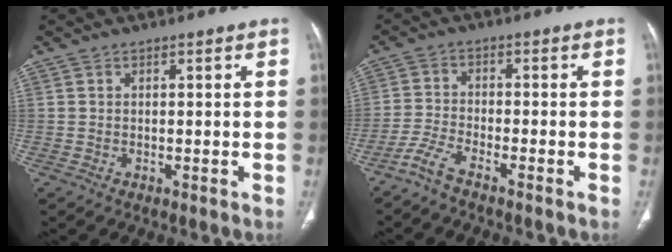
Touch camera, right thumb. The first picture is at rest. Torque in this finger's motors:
{"motor_torque": [-0.37, -0.30, -0.14, -0.14, -0.02]}